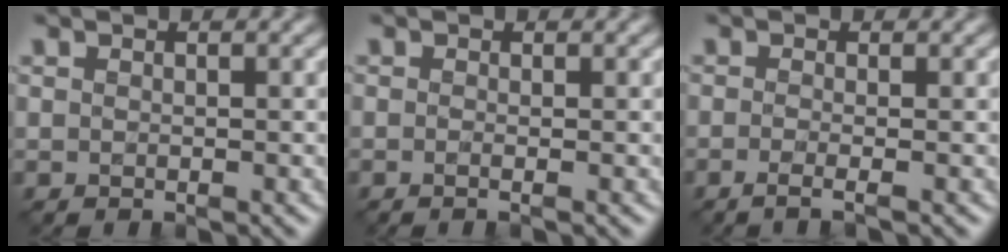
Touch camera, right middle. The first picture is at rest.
{"total": 1.3, "force": [-0.2, 0.6, 1.1], "torque": [-0.010, -0.012, -0.018]}
{"total": 2.0, "force": [-0.8, 0.7, 1.7], "torque": [-0.017, -0.008, -0.025]}